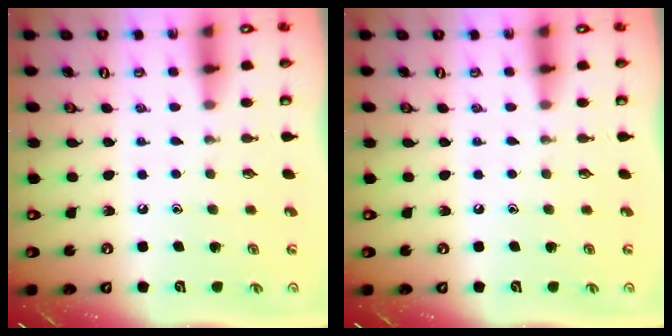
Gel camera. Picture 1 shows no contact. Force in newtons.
{"total": 0.0}